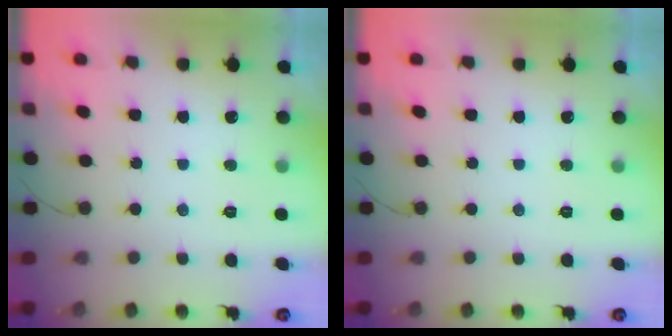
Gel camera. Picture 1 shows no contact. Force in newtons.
{"total": 0.0}